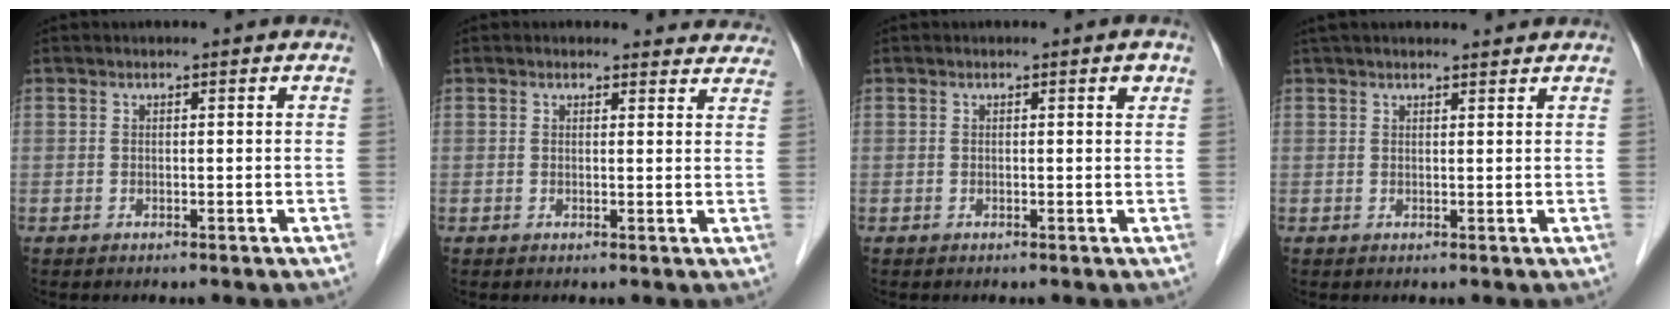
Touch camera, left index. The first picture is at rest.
{"total": 6.5, "force": [6.1, 2.3, -0.1], "torque": [0.035, -0.006, 0.036]}
{"total": 0.9, "force": [0.4, 0.2, 0.7], "torque": [-0.008, -0.004, 0.002]}
{"total": 9.7, "force": [8.8, 1.7, 3.8], "torque": [-0.053, 0.035, 0.122]}